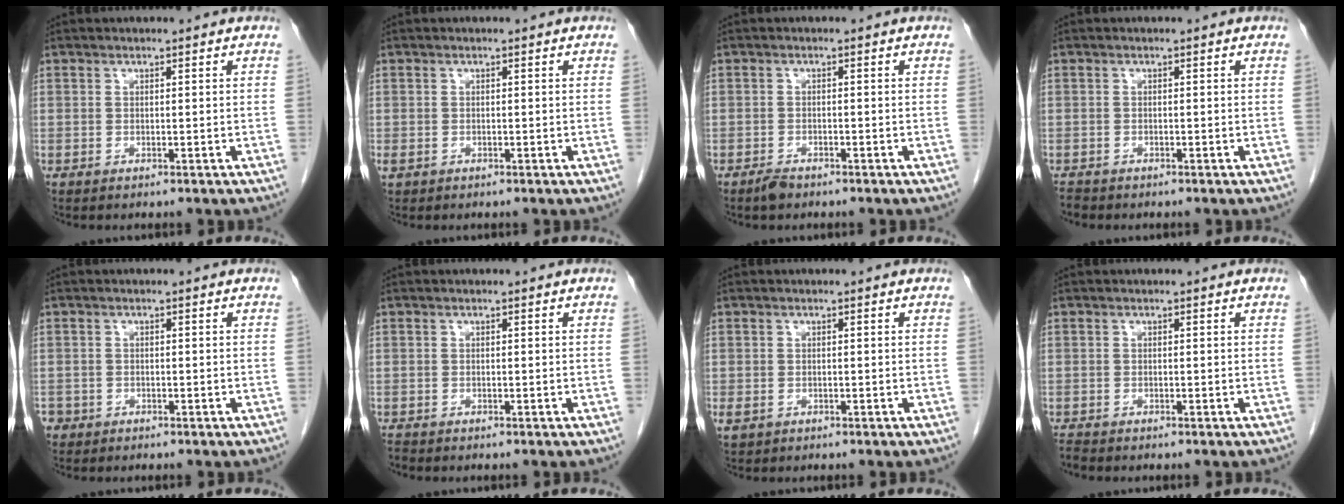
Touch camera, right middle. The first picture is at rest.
{"total": 0.8, "force": [-0.3, 0.6, 0.3], "torque": [-0.010, 0.002, -0.003]}
{"total": 1.5, "force": [-1.2, 0.6, 0.6], "torque": [-0.012, -0.002, -0.016]}
{"total": 1.2, "force": [-1.1, 0.4, 0.0], "torque": [-0.008, -0.003, -0.020]}
{"total": 2.0, "force": [-1.3, 1.5, 0.3], "torque": [-0.009, 0.004, -0.025]}
{"total": 0.5, "force": [-0.5, 0.0, 0.0], "torque": [-0.008, -0.004, -0.013]}
{"total": 1.4, "force": [-0.6, 1.1, 0.7], "torque": [-0.018, 0.001, -0.004]}
{"total": 0.9, "force": [-0.9, 0.0, 0.0], "torque": [-0.010, -0.006, -0.018]}